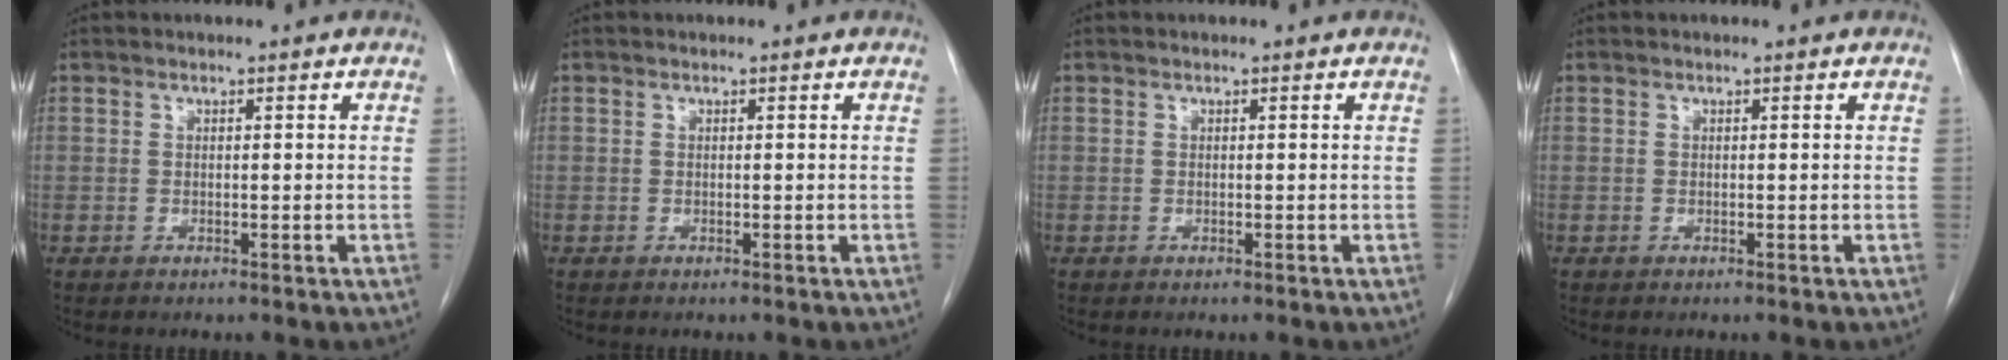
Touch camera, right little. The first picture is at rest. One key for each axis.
{"total": 0.0}
{"total": 0.0}
{"total": 0.0}